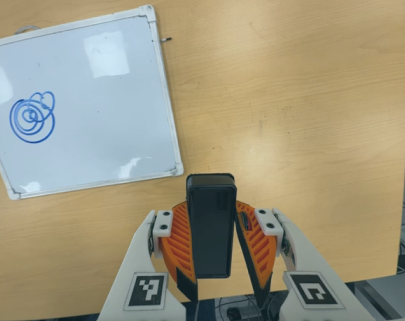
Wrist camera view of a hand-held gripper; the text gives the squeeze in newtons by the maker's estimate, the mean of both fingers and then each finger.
{"total": 7.6, "left": 6.8, "right": 8.4}